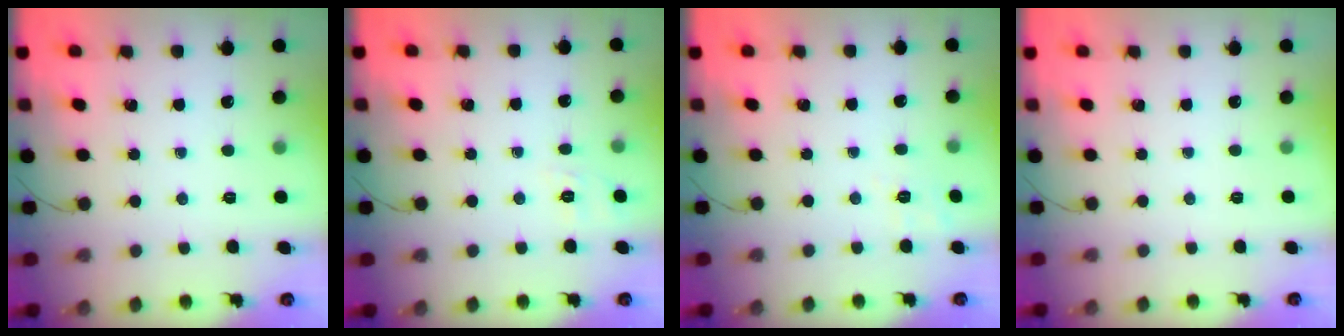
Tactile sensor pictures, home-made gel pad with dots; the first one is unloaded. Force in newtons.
{"total": 2.0, "press": 0.2, "slide": 1.9}
{"total": 3.3, "press": 2.7, "slide": 1.9}
{"total": 2.5, "press": 2.4, "slide": 0.5}